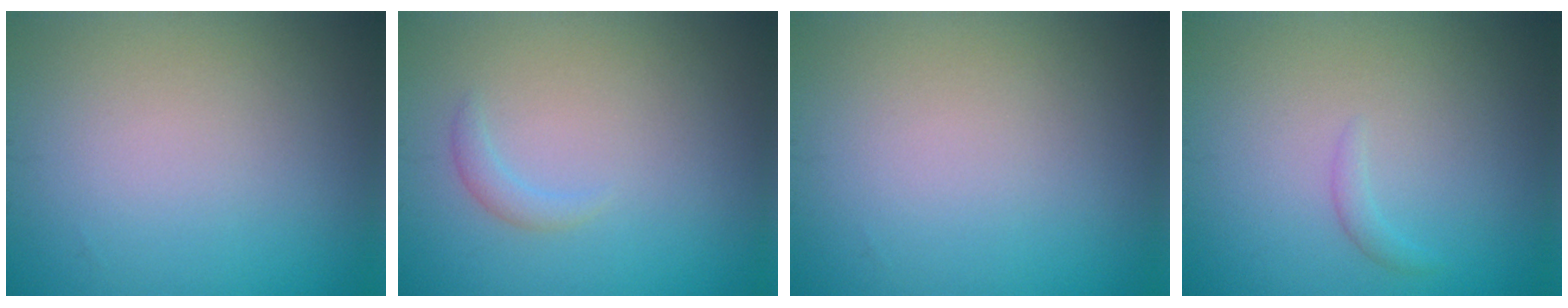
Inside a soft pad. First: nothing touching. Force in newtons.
{"total": 1.1, "press": 1.1, "slide": 0.1}
{"total": 0.0}
{"total": 0.8, "press": 0.8, "slide": 0.0}